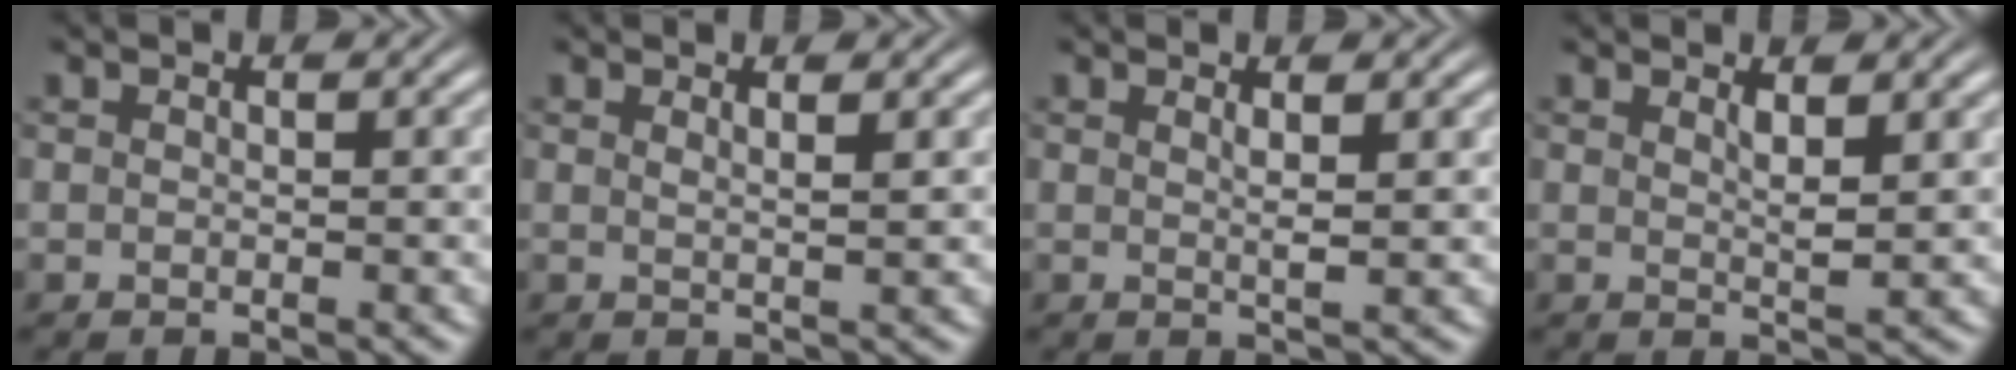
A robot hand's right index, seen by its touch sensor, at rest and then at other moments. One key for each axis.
{"total": 1.2, "fx": 0.7, "fy": -0.7, "fz": 0.7, "tx": -0.009, "ty": -0.008, "tz": 0.017}
{"total": 1.4, "fx": 0.6, "fy": -0.5, "fz": 1.2, "tx": -0.019, "ty": -0.008, "tz": 0.014}
{"total": 1.7, "fx": 0.9, "fy": -0.4, "fz": 1.3, "tx": -0.021, "ty": -0.012, "tz": 0.020}